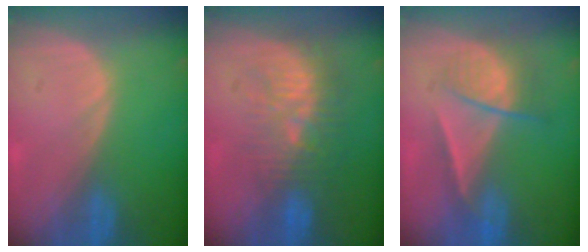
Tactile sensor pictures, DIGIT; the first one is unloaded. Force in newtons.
{"total": 9.7, "press": 8.9, "slide": 3.8}
{"total": 7.2, "press": 6.1, "slide": 3.9}